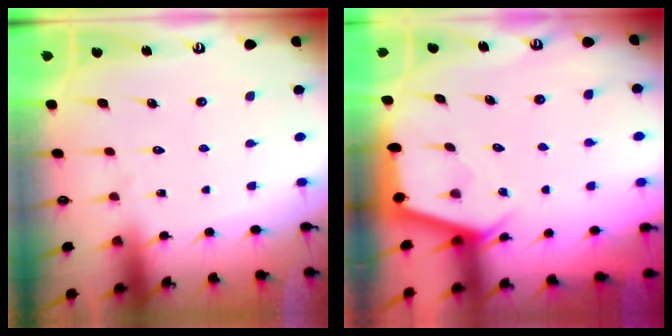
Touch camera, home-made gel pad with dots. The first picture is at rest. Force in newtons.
{"total": 2.8, "press": 2.8, "slide": 0.4}